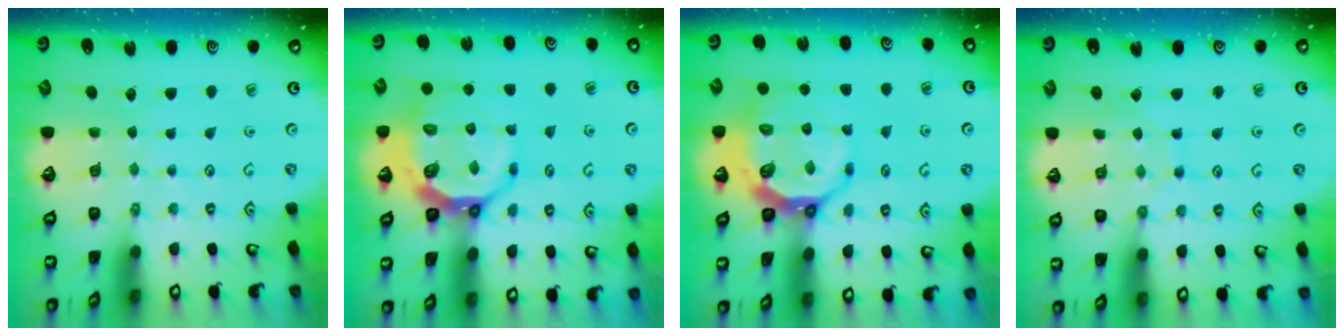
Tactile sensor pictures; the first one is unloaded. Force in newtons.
{"total": 10.2, "press": 9.3, "slide": 4.2}
{"total": 10.2, "press": 9.3, "slide": 4.2}
{"total": 7.3, "press": 7.2, "slide": 0.5}